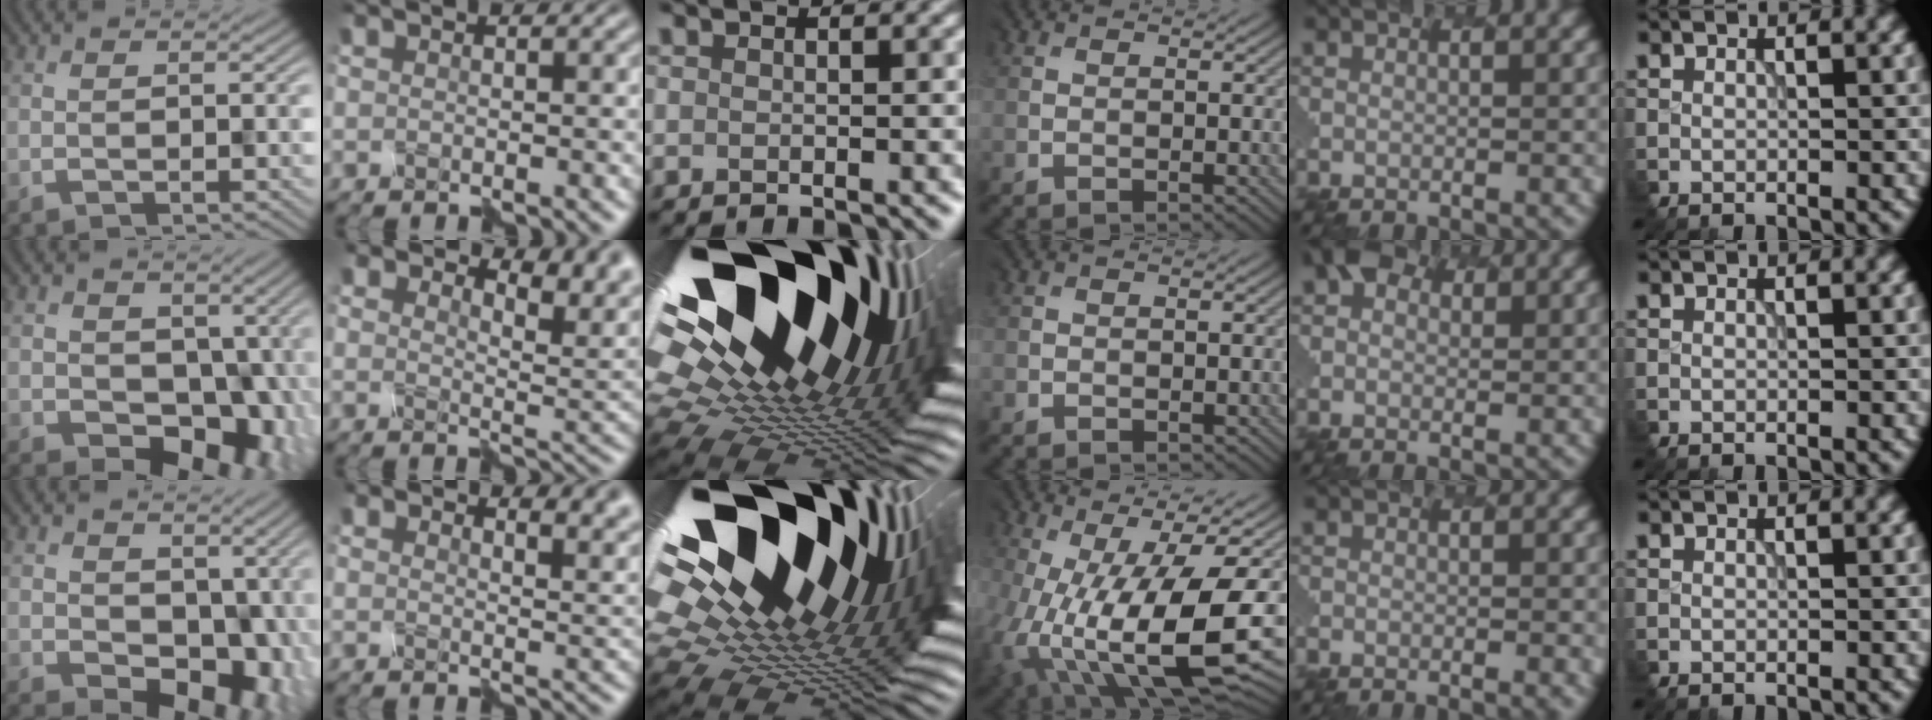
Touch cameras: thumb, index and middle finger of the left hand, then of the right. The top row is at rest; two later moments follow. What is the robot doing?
{"motion": "disassemble", "object": "spray bottle"}